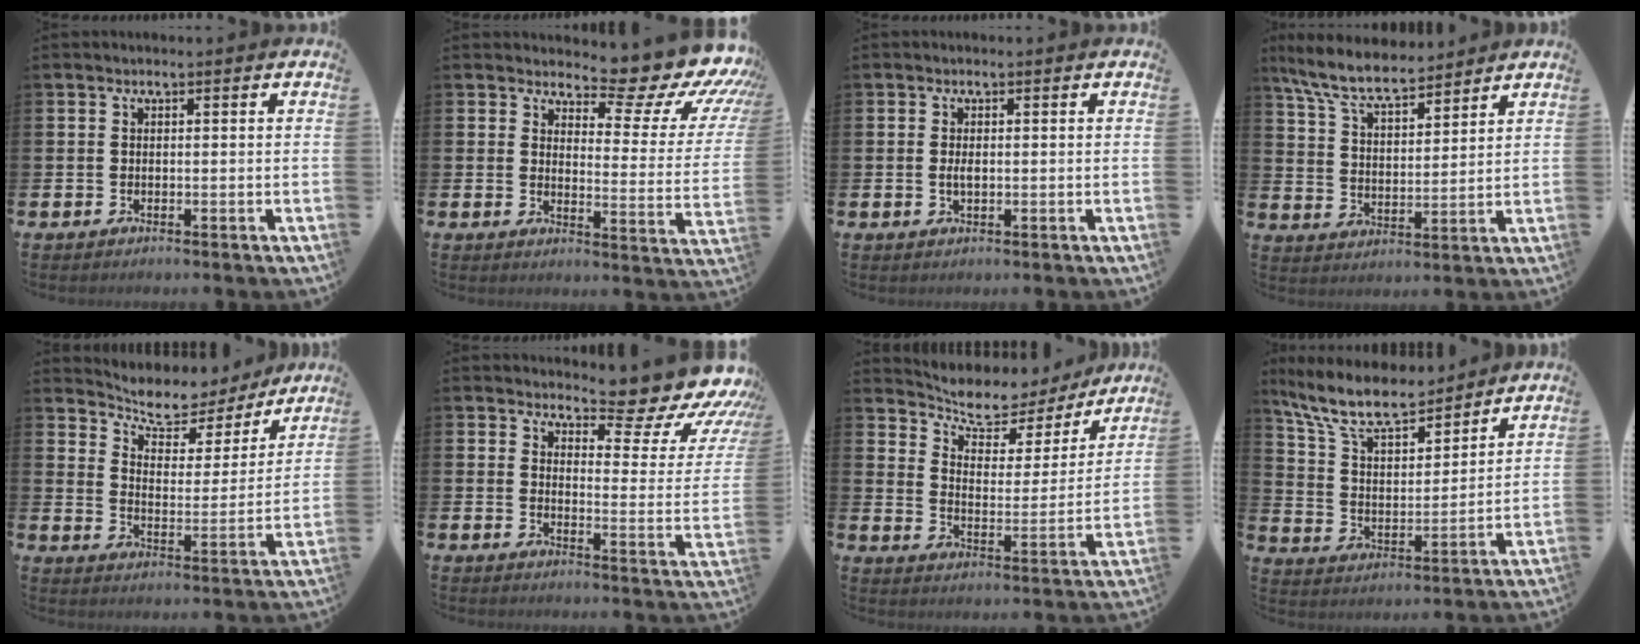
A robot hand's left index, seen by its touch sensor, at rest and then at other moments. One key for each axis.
{"total": 7.7, "fx": 6.4, "fy": 2.7, "fz": 3.3, "tx": -0.043, "ty": -0.067, "tz": 0.098}
{"total": 1.3, "fx": 0.0, "fy": 0.6, "fz": 1.2, "tx": -0.023, "ty": 0.003, "tz": -0.002}
{"total": 7.8, "fx": 7.2, "fy": 1.5, "fz": 2.6, "tx": -0.084, "ty": -0.034, "tz": 0.132}
{"total": 7.8, "fx": 7.1, "fy": 2.8, "fz": 1.5, "tx": -0.059, "ty": -0.057, "tz": 0.122}
{"total": 7.3, "fx": 6.4, "fy": 2.1, "fz": 2.7, "tx": -0.031, "ty": -0.069, "tz": 0.100}
{"total": 8.1, "fx": 7.3, "fy": 2.9, "fz": 1.9, "tx": -0.068, "ty": -0.057, "tz": 0.124}
{"total": 10.2, "fx": 9.0, "fy": 2.8, "fz": 4.1, "tx": -0.124, "ty": -0.046, "tz": 0.162}